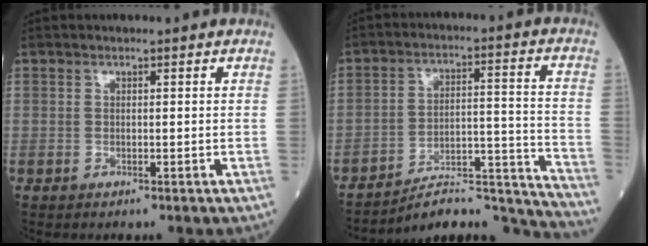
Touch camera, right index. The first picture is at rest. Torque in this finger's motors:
{"motor_torque": [-0.56, -0.38, -0.07, 0.01]}